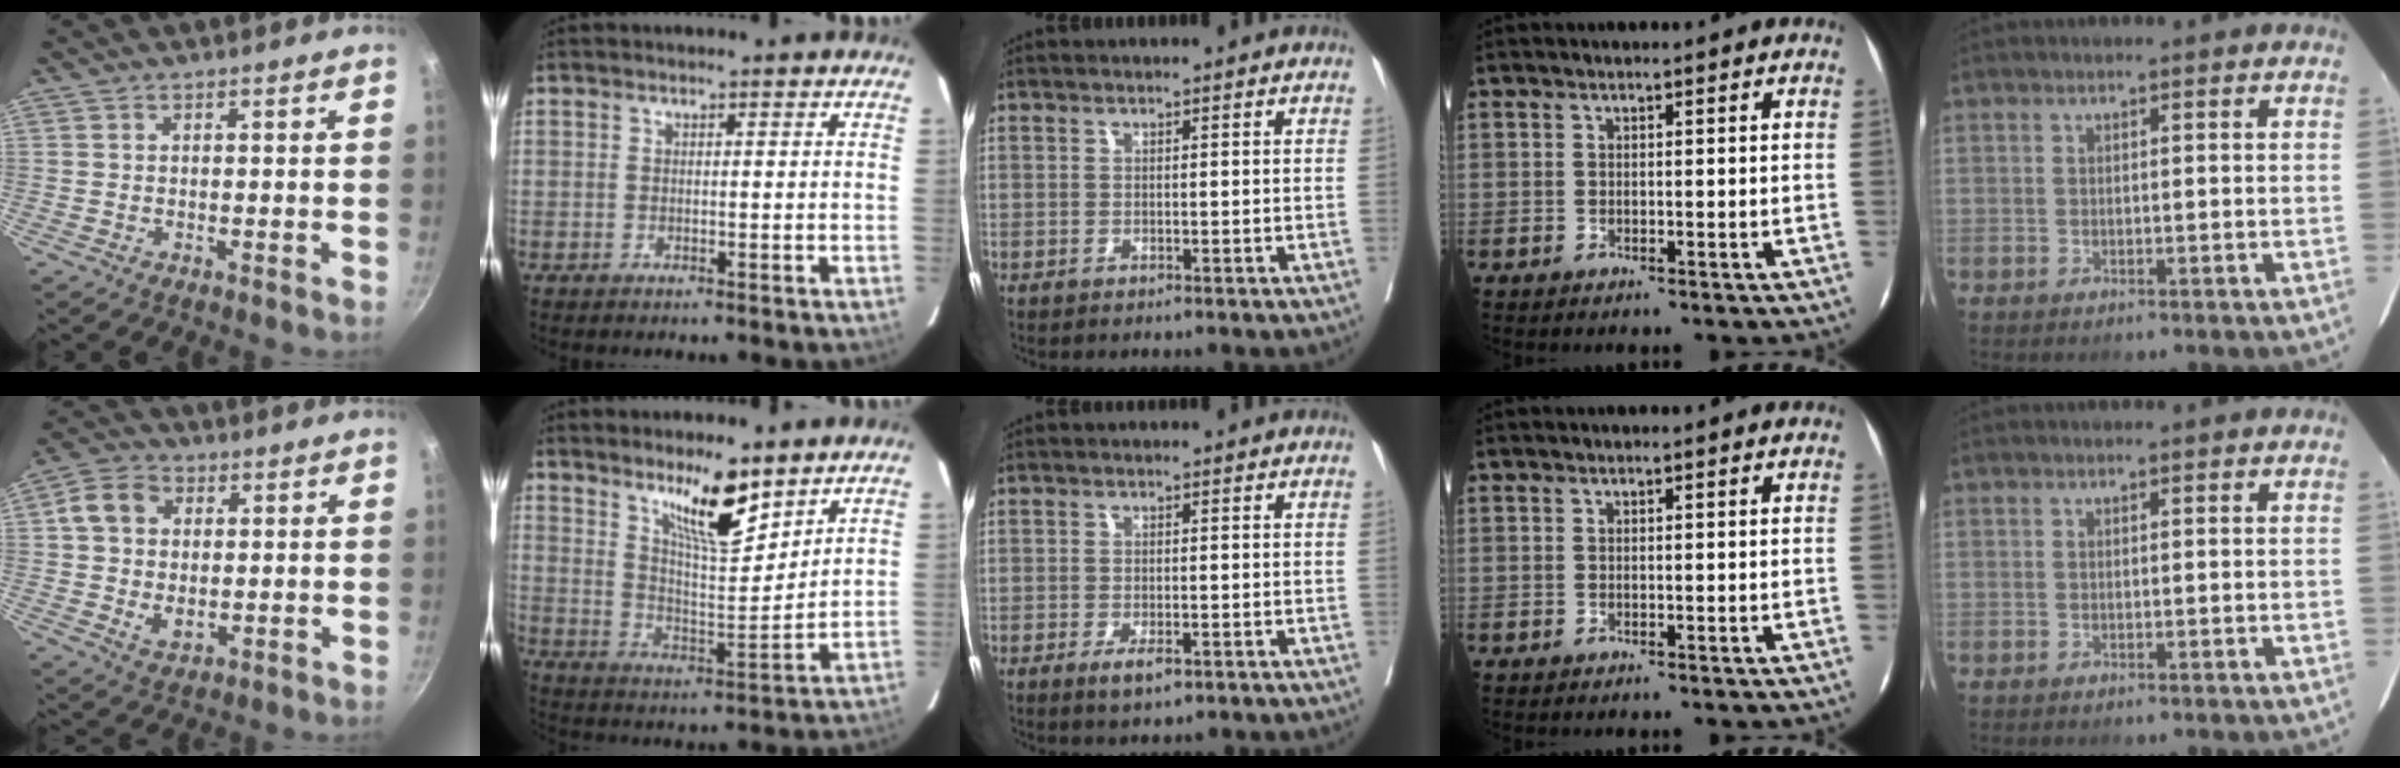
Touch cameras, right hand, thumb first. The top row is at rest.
{"thumb": {"total": 10.4, "force": [1.4, 7.8, 6.7], "torque": [-0.099, 0.002, 0.023]}, "index": {"total": 10.5, "force": [7.2, 1.9, 7.3], "torque": [-0.127, -0.011, 0.132]}, "middle": {"total": 3.0, "force": [-1.6, 1.0, 2.3], "torque": [-0.039, -0.001, -0.023]}}